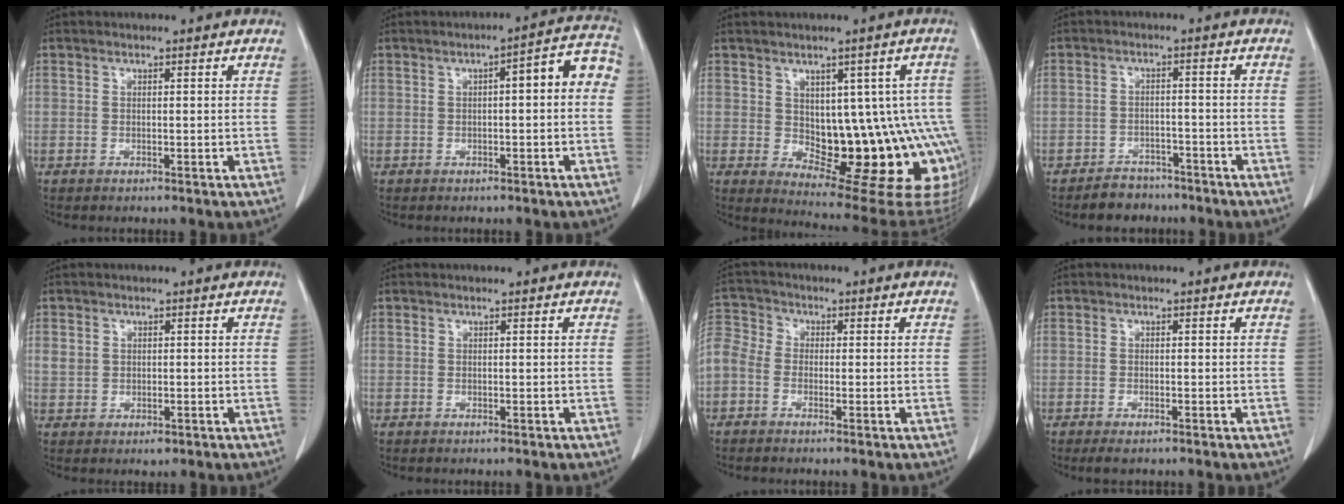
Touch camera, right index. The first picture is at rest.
{"total": 6.6, "force": [0.4, 1.4, 6.4], "torque": [-0.078, 0.031, 0.000]}
{"total": 16.4, "force": [-1.8, 7.5, 14.5], "torque": [-0.122, 0.019, 0.003]}
{"total": 4.5, "force": [-3.7, 2.5, 0.4], "torque": [-0.009, 0.008, -0.054]}
{"total": 2.7, "force": [0.1, 2.3, 1.4], "torque": [-0.029, 0.005, 0.013]}
{"total": 0.0}
{"total": 9.3, "force": [-1.6, 8.1, 4.2], "torque": [-0.133, 0.031, -0.038]}
{"total": 1.6, "force": [-1.3, 0.3, 0.9], "torque": [-0.015, -0.003, -0.016]}